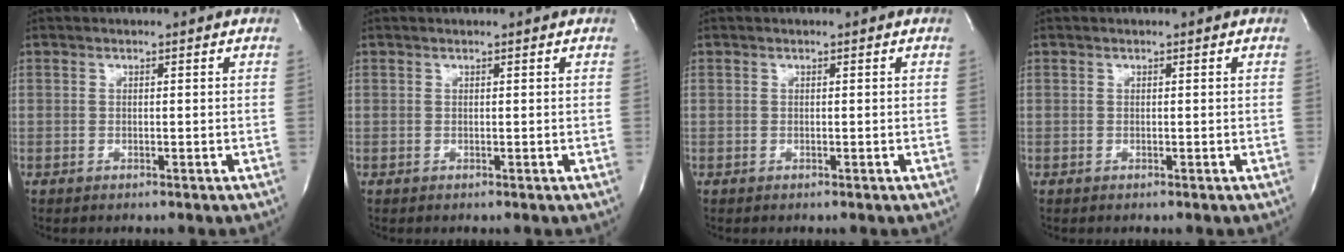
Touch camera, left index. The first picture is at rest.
{"total": 0.0}
{"total": 0.0}
{"total": 0.0}